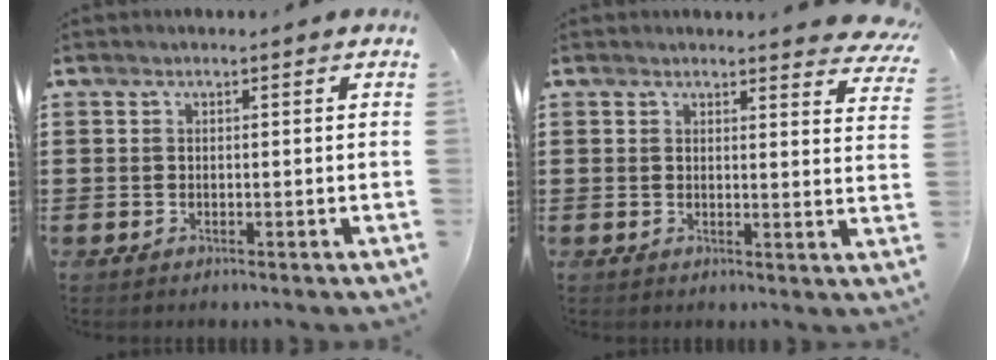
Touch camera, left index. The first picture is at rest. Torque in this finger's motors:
{"motor_torque": [2.14, 0.00, 0.28, 0.01]}